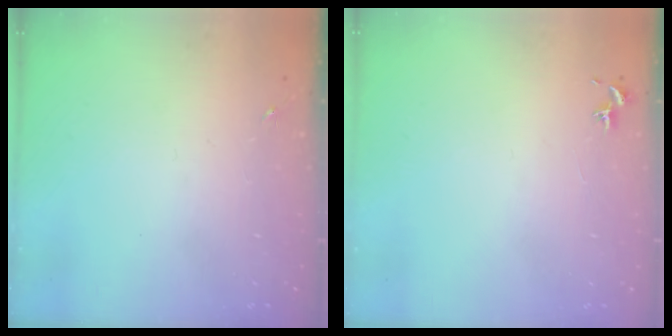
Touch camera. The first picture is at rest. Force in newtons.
{"total": 0.8, "press": 0.7, "slide": 0.3}